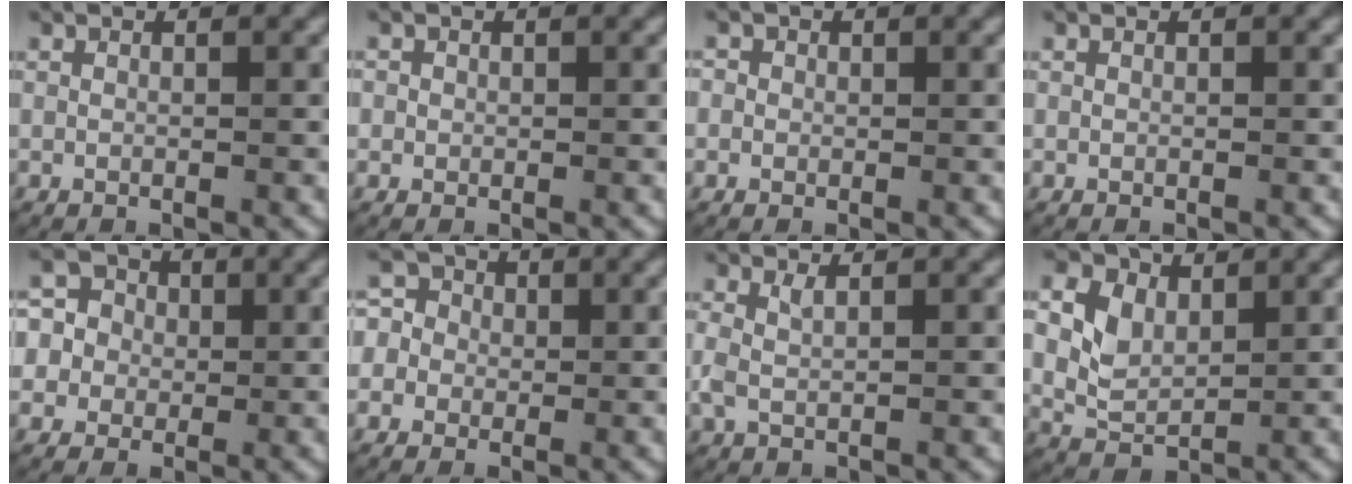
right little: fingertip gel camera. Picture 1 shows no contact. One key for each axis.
{"total": 1.1, "fx": 0.1, "fy": 1.1, "fz": 0.1, "tx": -0.007, "ty": -0.001, "tz": 0.001}
{"total": 1.4, "fx": 0.1, "fy": 1.3, "fz": 0.2, "tx": -0.007, "ty": 0.001, "tz": -0.003}
{"total": 0.0}
{"total": 7.8, "fx": 0.2, "fy": 7.4, "fz": 2.7, "tx": -0.089, "ty": -0.017, "tz": -0.004}
{"total": 6.0, "fx": 0.5, "fy": 5.6, "fz": 2.0, "tx": -0.058, "ty": 0.001, "tz": -0.005}
{"total": 1.9, "fx": 0.3, "fy": 1.3, "fz": 1.3, "tx": -0.049, "ty": -0.011, "tz": 0.016}
{"total": 5.3, "fx": 1.2, "fy": 4.2, "fz": 3.0, "tx": -0.086, "ty": -0.017, "tz": 0.030}